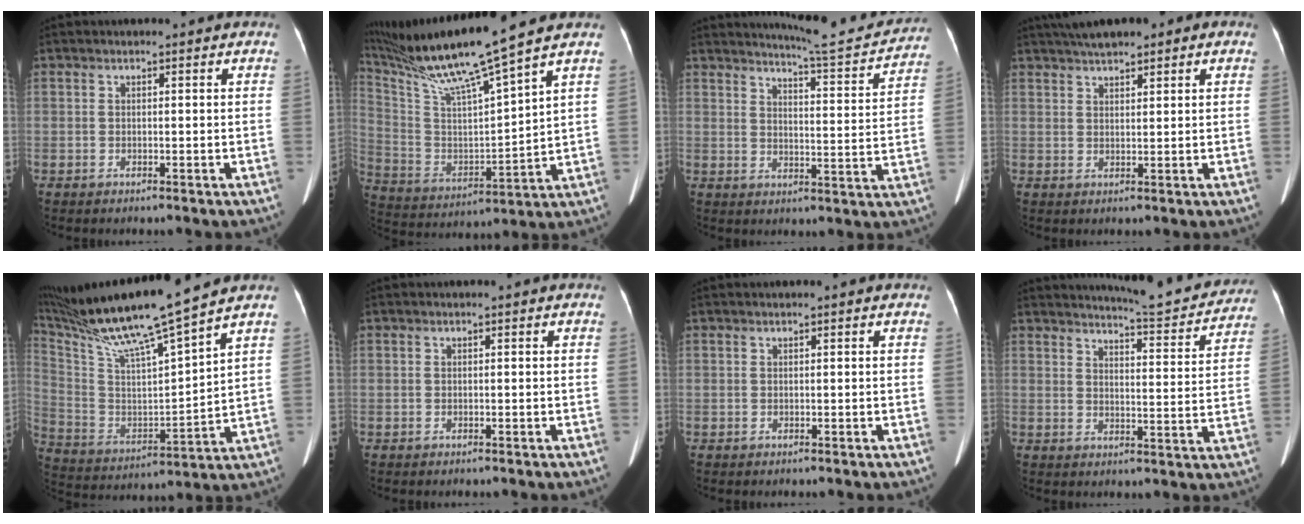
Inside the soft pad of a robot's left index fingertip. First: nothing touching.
{"total": 17.0, "force": [14.1, -2.0, 9.3], "torque": [-0.185, -0.011, 0.266]}
{"total": 12.9, "force": [12.5, 0.3, 3.2], "torque": [-0.046, -0.030, 0.156]}
{"total": 7.0, "force": [5.1, 1.9, 4.3], "torque": [-0.070, 0.029, 0.084]}
{"total": 20.2, "force": [16.9, -1.2, 11.0], "torque": [-0.210, -0.011, 0.307]}
{"total": 0.0}
{"total": 0.6, "force": [0.5, 0.0, 0.2], "torque": [-0.001, 0.014, 0.011]}
{"total": 13.5, "force": [13.0, 1.1, 3.7], "torque": [-0.049, -0.029, 0.156]}